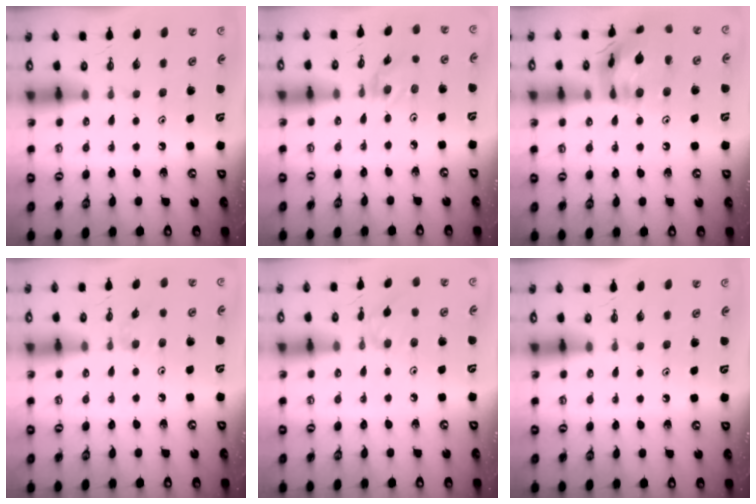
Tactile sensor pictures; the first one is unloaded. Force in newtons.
{"total": 0.5, "press": 0.5, "slide": 0.1}
{"total": 17.5, "press": 17.4, "slide": 1.7}
{"total": 2.7, "press": 2.6, "slide": 0.4}
{"total": 2.4, "press": 2.4, "slide": 0.5}
{"total": 0.0}